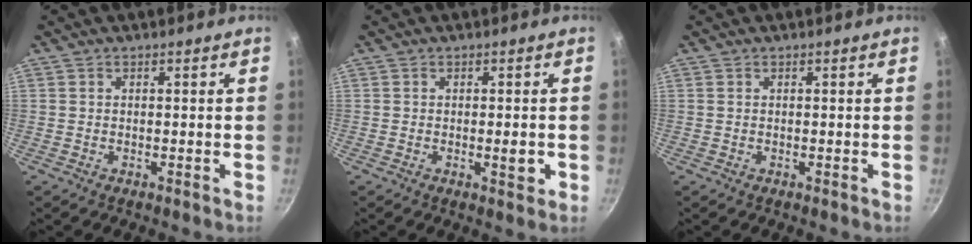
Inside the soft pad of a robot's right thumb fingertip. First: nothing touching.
{"total": 2.6, "force": [-0.5, 0.9, 2.4], "torque": [-0.024, 0.004, -0.005]}
{"total": 0.0}